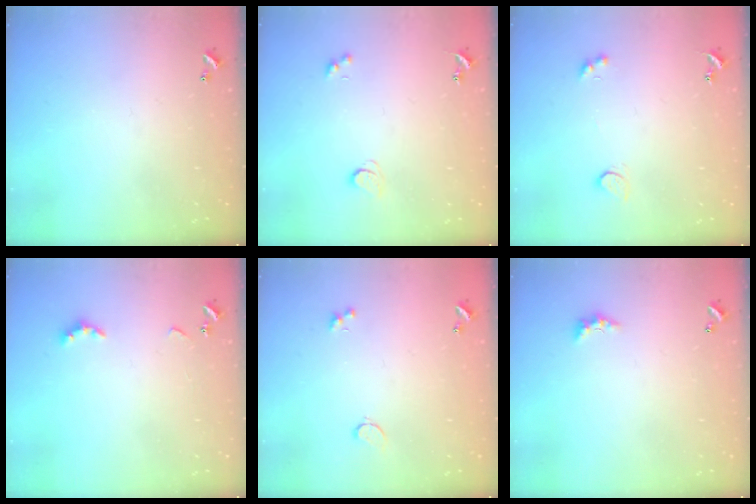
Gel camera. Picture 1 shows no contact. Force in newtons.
{"total": 1.9, "press": 1.9, "slide": 0.5}
{"total": 2.6, "press": 2.3, "slide": 1.2}
{"total": 2.9, "press": 2.8, "slide": 0.6}
{"total": 1.5, "press": 1.4, "slide": 0.7}
{"total": 2.1, "press": 2.0, "slide": 0.7}